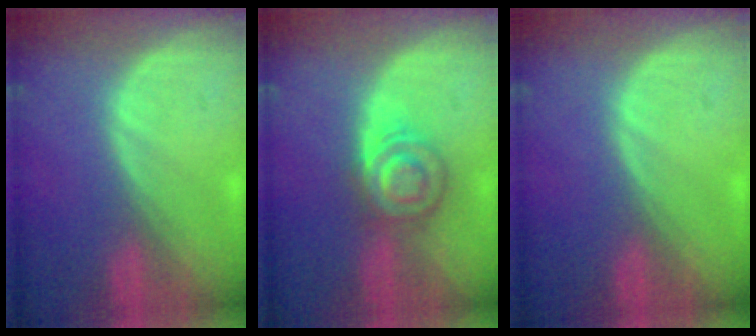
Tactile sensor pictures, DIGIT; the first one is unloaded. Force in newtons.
{"total": 6.0, "press": 5.5, "slide": 2.2}
{"total": 0.0}